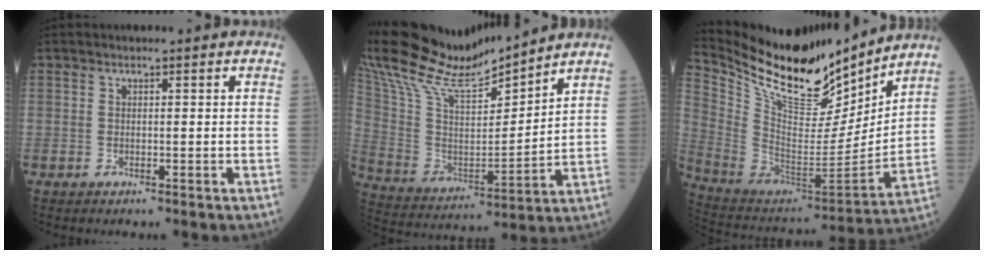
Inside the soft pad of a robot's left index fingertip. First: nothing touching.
{"total": 17.4, "force": [16.3, 1.7, 6.0], "torque": [-0.146, -0.004, 0.309]}
{"total": 21.1, "force": [18.7, 4.7, 8.7], "torque": [-0.172, -0.037, 0.327]}